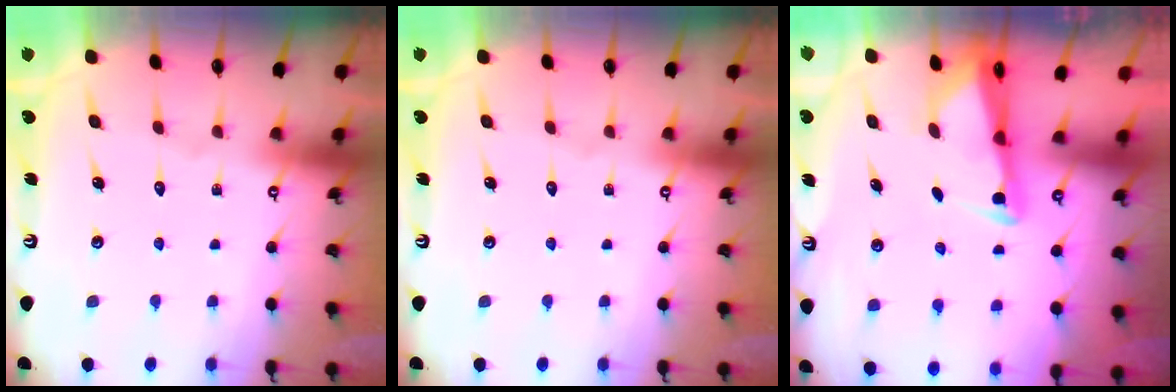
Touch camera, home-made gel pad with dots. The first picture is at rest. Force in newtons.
{"total": 0.0}
{"total": 2.7, "press": 2.6, "slide": 0.5}